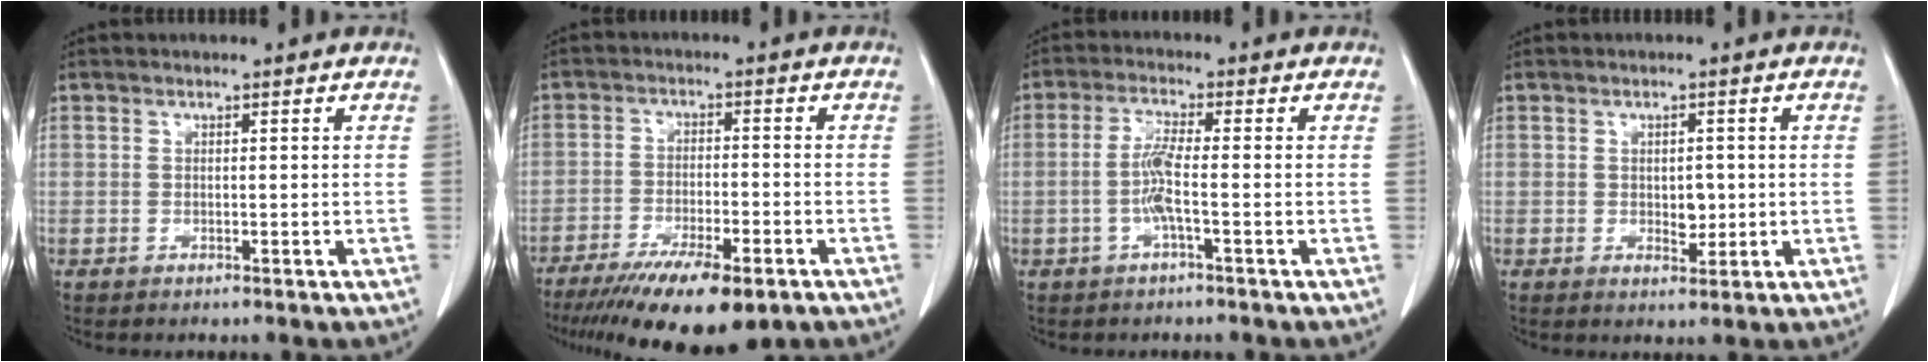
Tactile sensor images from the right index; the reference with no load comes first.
{"total": 13.1, "force": [-8.9, 3.5, 8.9], "torque": [-0.146, -0.023, -0.140]}
{"total": 4.4, "force": [-1.1, -0.1, 4.2], "torque": [-0.091, 0.002, -0.025]}
{"total": 2.7, "force": [-0.1, 1.6, 2.2], "torque": [-0.030, -0.002, 0.003]}